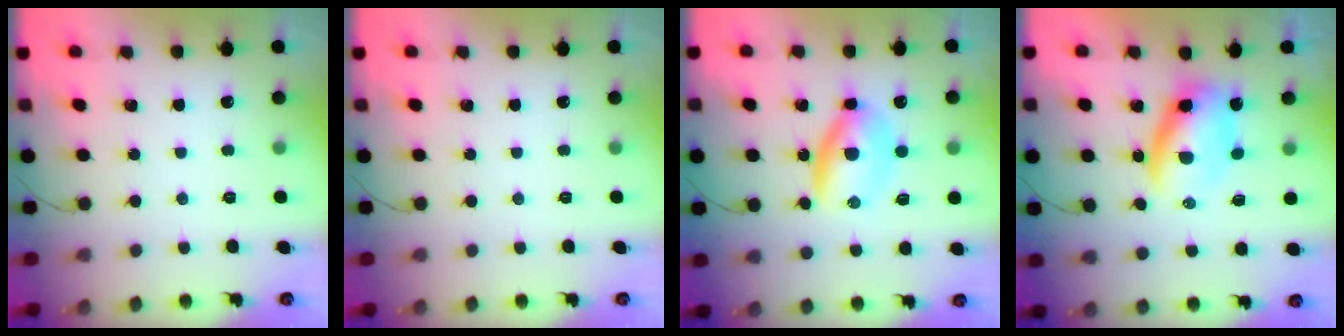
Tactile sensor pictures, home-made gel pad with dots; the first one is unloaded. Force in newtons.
{"total": 0.0}
{"total": 6.7, "press": 6.7, "slide": 0.5}
{"total": 6.3, "press": 6.2, "slide": 1.0}